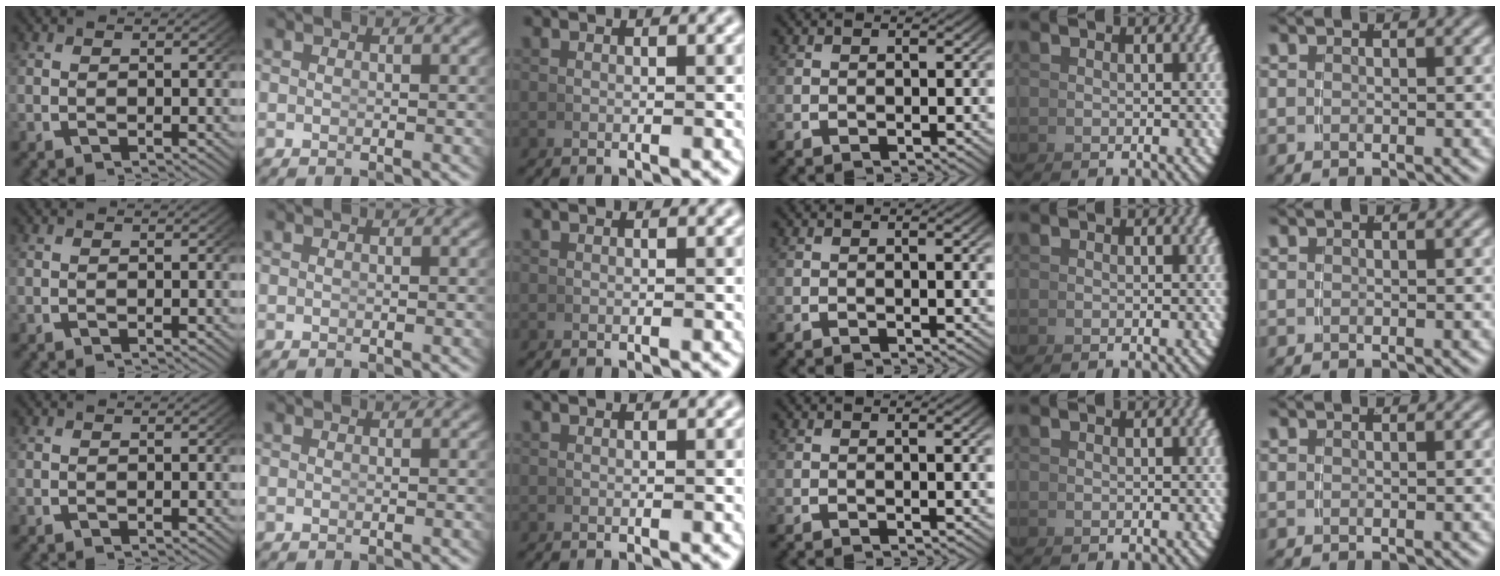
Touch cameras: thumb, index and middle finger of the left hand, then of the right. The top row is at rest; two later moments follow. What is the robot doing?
{"motion": "lift_and_place", "object": "dispenser bottle"}